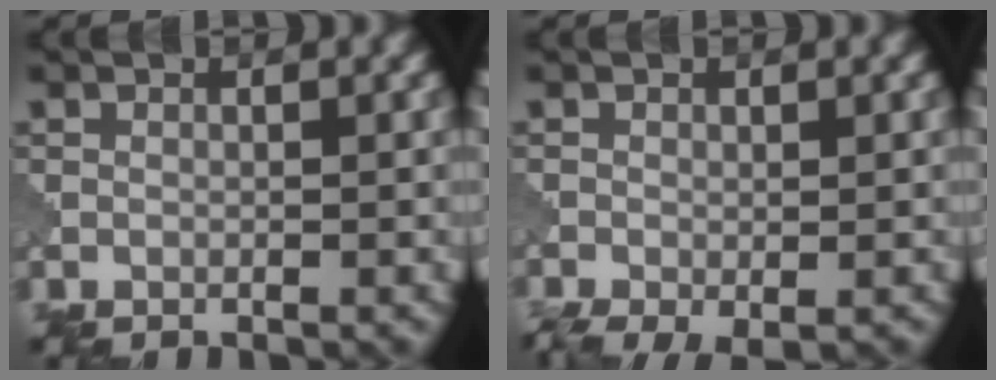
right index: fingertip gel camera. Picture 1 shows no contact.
{"total": 3.1, "force": [-1.8, 1.0, 2.3], "torque": [-0.043, -0.008, -0.029]}